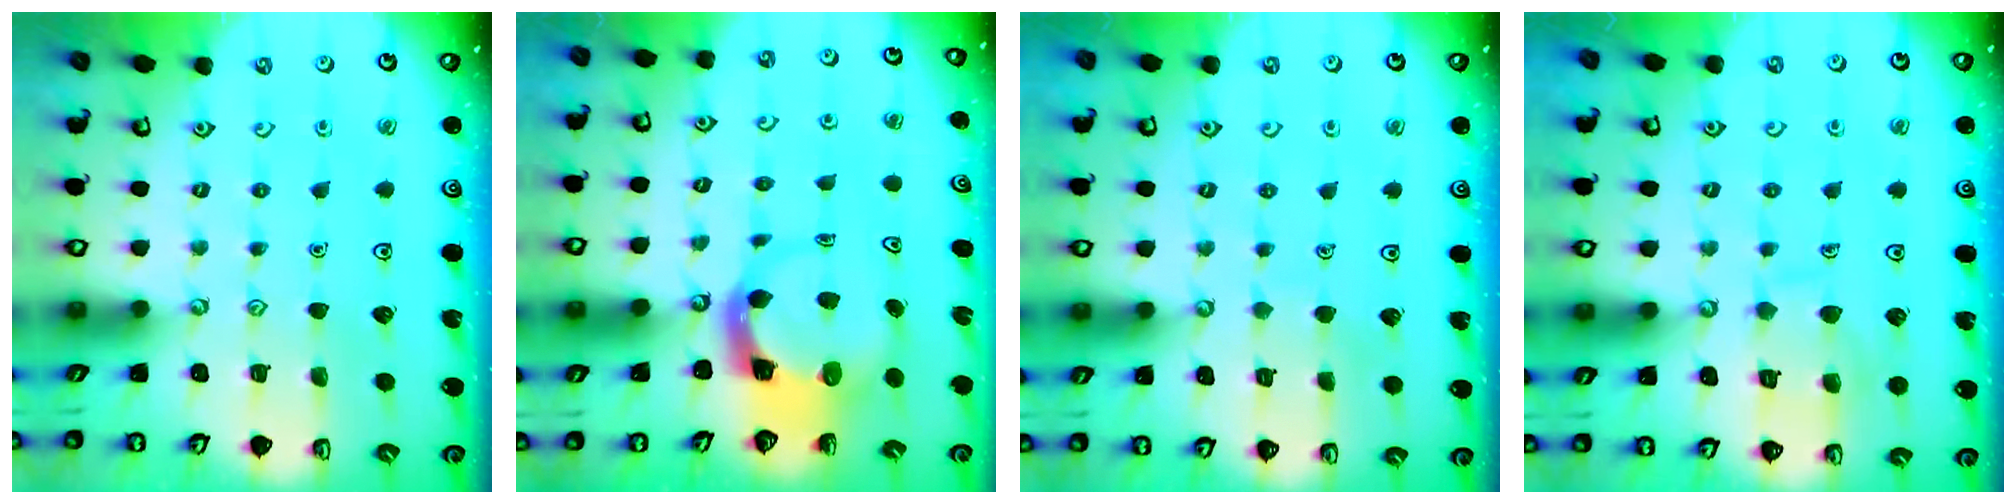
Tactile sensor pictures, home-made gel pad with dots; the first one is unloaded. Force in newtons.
{"total": 3.8, "press": 3.8, "slide": 0.6}
{"total": 2.3, "press": 2.3, "slide": 0.1}
{"total": 8.0, "press": 8.0, "slide": 0.8}